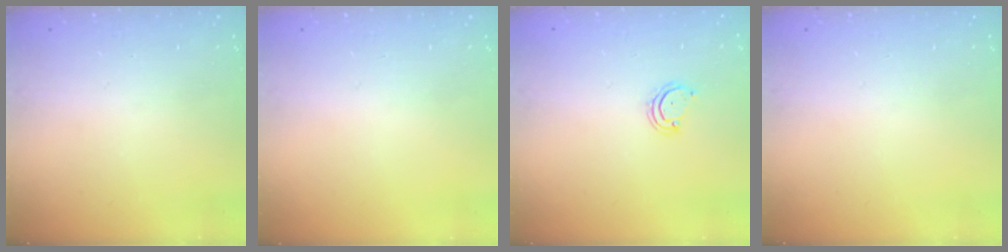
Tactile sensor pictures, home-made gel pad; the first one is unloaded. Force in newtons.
{"total": 0.0}
{"total": 3.8, "press": 3.8, "slide": 0.4}
{"total": 0.0}